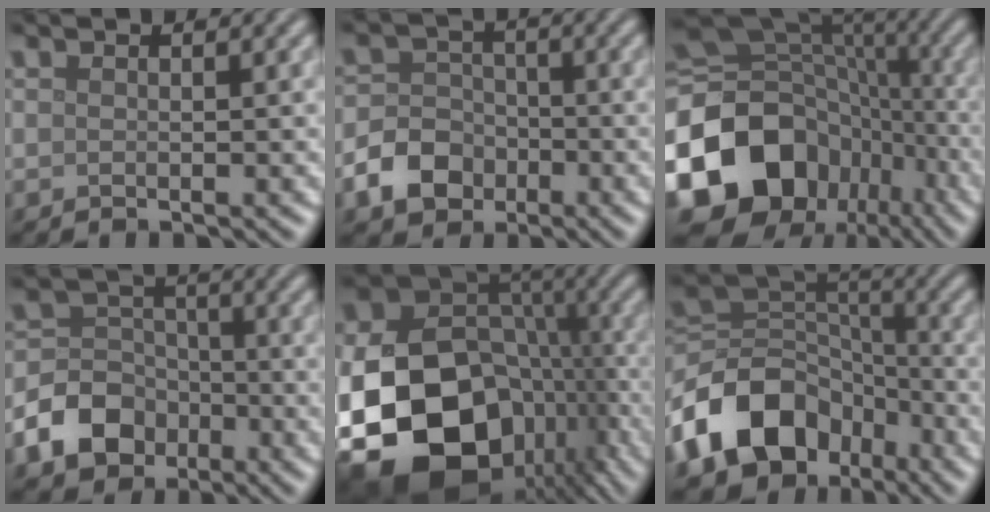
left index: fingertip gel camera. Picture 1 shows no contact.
{"total": 4.7, "force": [-2.2, 3.7, 1.8], "torque": [-0.029, 0.001, -0.052]}
{"total": 18.4, "force": [-6.8, 14.6, 8.9], "torque": [-0.206, 0.005, -0.124]}
{"total": 6.9, "force": [-3.3, 5.5, 2.6], "torque": [-0.038, -0.002, -0.087]}
{"total": 19.7, "force": [-7.0, 14.8, 11.0], "torque": [-0.226, -0.033, -0.108]}
{"total": 11.6, "force": [-5.8, 8.2, 5.7], "torque": [-0.108, 0.004, -0.118]}